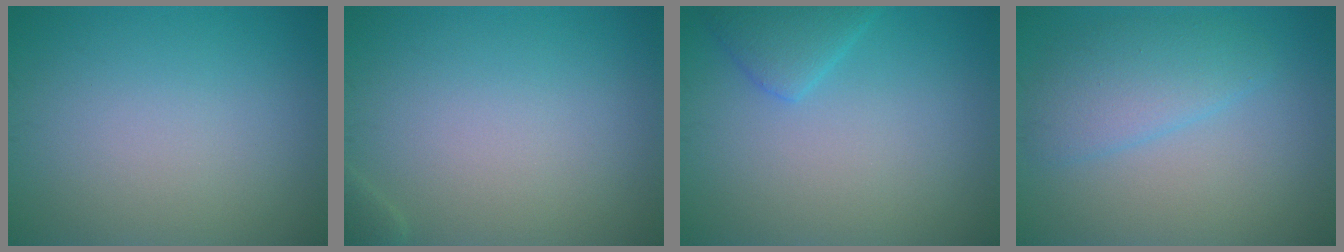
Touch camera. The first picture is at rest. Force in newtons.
{"total": 0.7, "press": 0.7, "slide": 0.0}
{"total": 2.9, "press": 2.9, "slide": 0.3}
{"total": 3.3, "press": 3.3, "slide": 0.2}